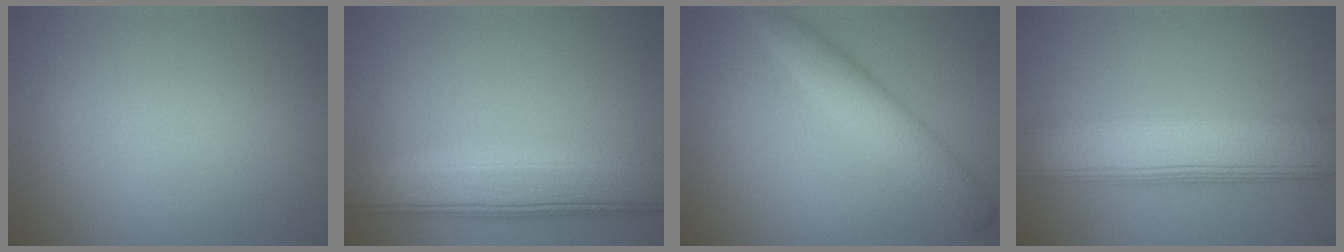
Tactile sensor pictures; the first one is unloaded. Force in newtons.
{"total": 6.9, "press": 6.9, "slide": 0.8}
{"total": 3.8, "press": 3.8, "slide": 0.1}
{"total": 8.8, "press": 8.8, "slide": 0.3}